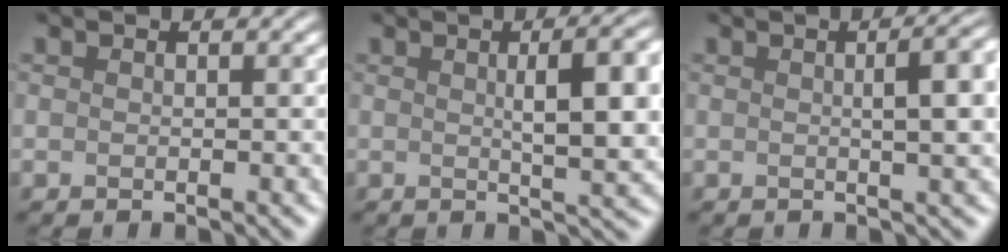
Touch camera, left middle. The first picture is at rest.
{"total": 6.6, "force": [0.8, 1.1, 6.5], "torque": [-0.079, 0.007, 0.016]}
{"total": 4.9, "force": [0.5, 1.1, 4.8], "torque": [-0.036, 0.016, 0.003]}